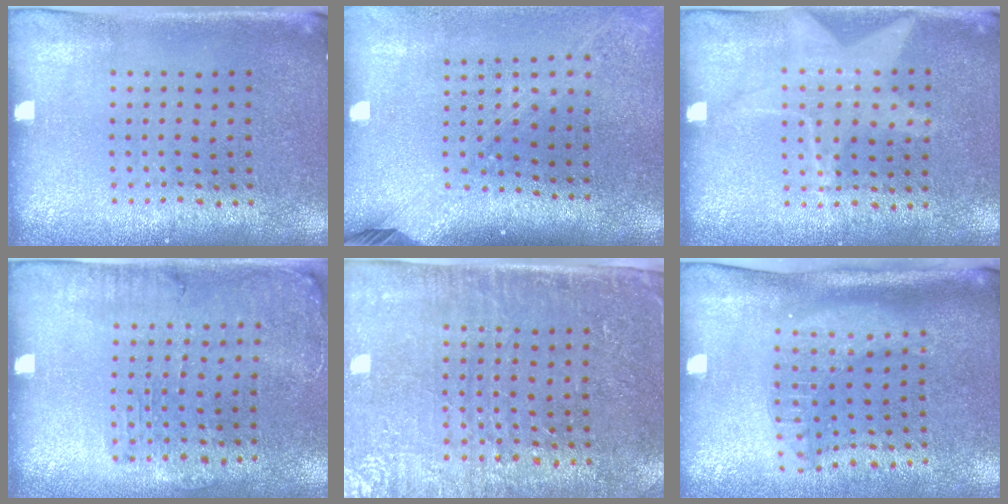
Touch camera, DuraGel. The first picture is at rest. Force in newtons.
{"total": 2.3, "press": 1.7, "slide": 1.6}
{"total": 1.2, "press": 1.2, "slide": 0.1}
{"total": 1.3, "press": 1.2, "slide": 0.4}
{"total": 3.5, "press": 3.1, "slide": 1.5}
{"total": 1.9, "press": 1.5, "slide": 1.2}